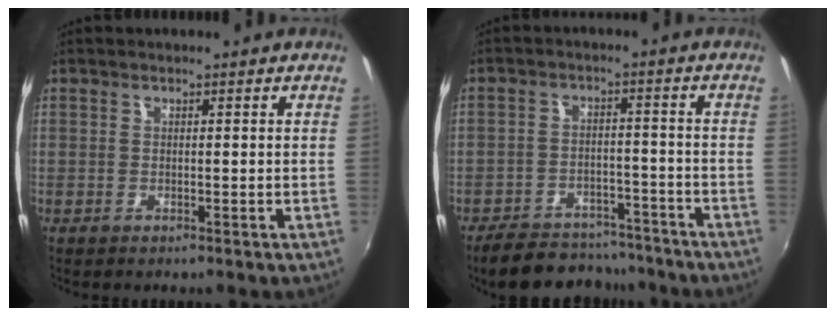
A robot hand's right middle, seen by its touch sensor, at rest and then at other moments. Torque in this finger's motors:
{"motor_torque": [1.12, -1.02, 0.24, 0.21]}